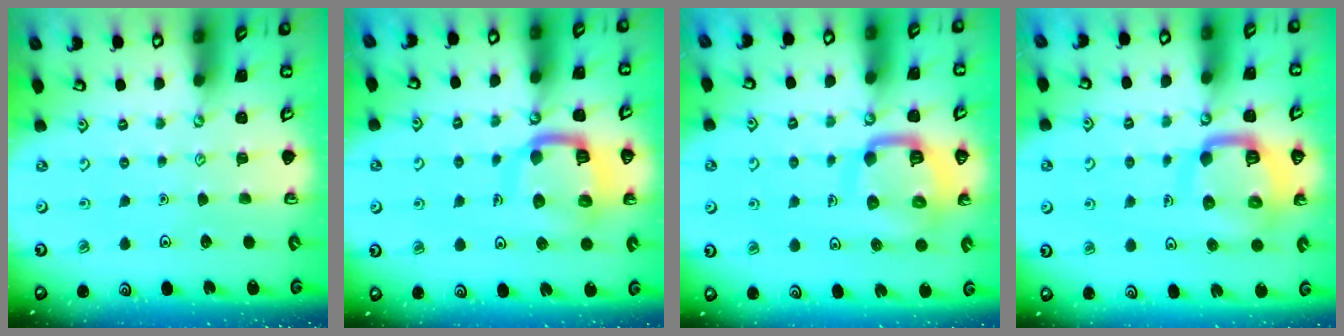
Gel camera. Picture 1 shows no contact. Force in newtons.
{"total": 13.1, "press": 13.0, "slide": 1.7}
{"total": 12.6, "press": 12.5, "slide": 1.4}
{"total": 13.0, "press": 13.0, "slide": 1.4}